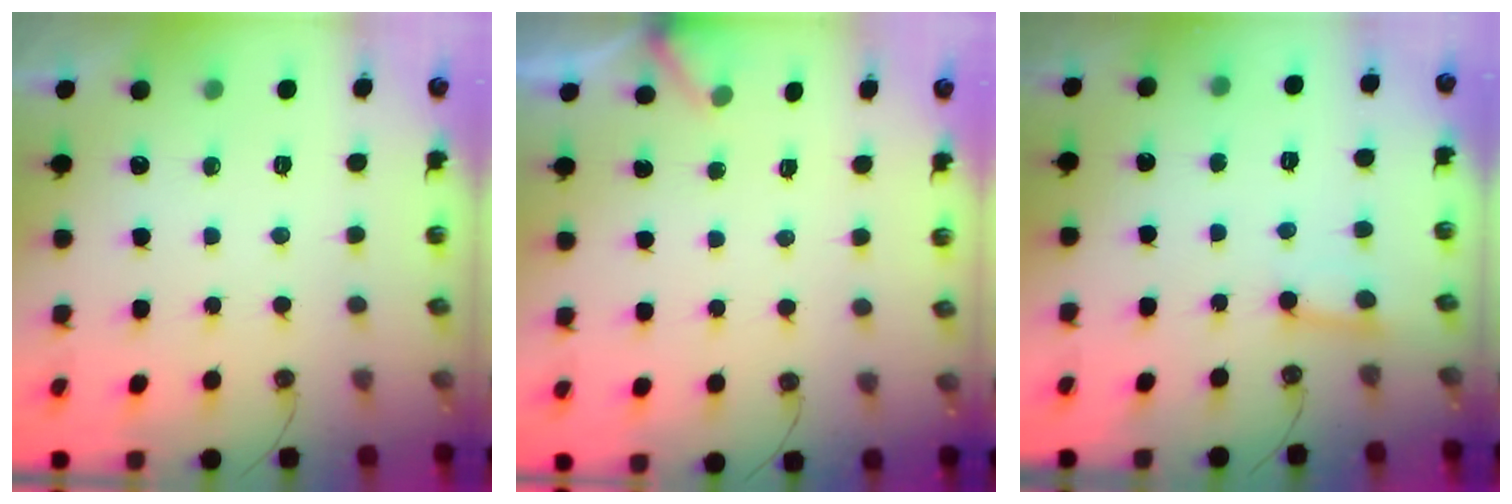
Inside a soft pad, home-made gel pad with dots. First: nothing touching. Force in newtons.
{"total": 1.7, "press": 1.7, "slide": 0.1}
{"total": 2.6, "press": 2.5, "slide": 0.7}